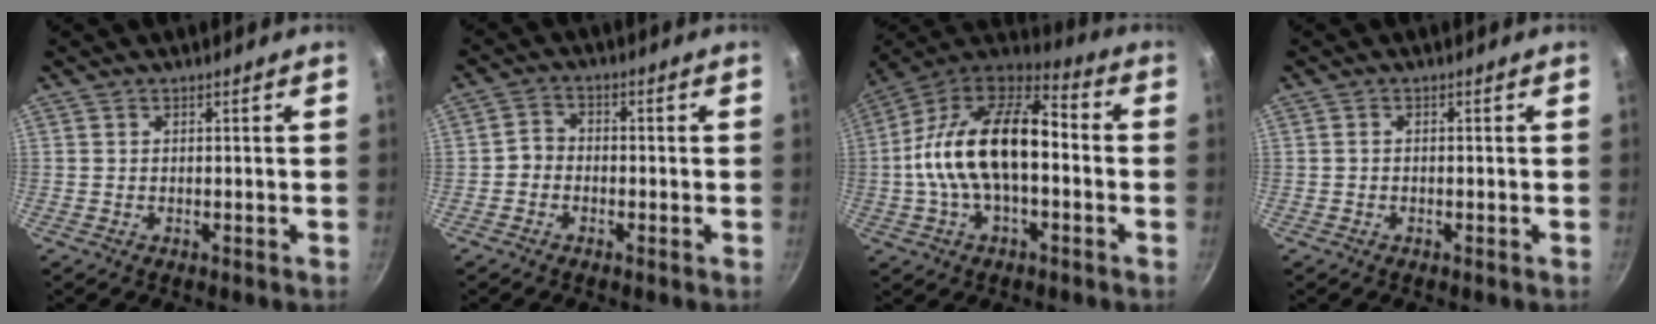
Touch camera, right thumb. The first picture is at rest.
{"total": 3.4, "force": [-1.1, 2.8, 1.5], "torque": [-0.015, 0.016, -0.029]}
{"total": 20.9, "force": [-0.7, 10.7, 18.0], "torque": [-0.324, 0.044, -0.018]}
{"total": 0.5, "force": [-0.2, 0.4, 0.3], "torque": [-0.003, 0.001, -0.007]}